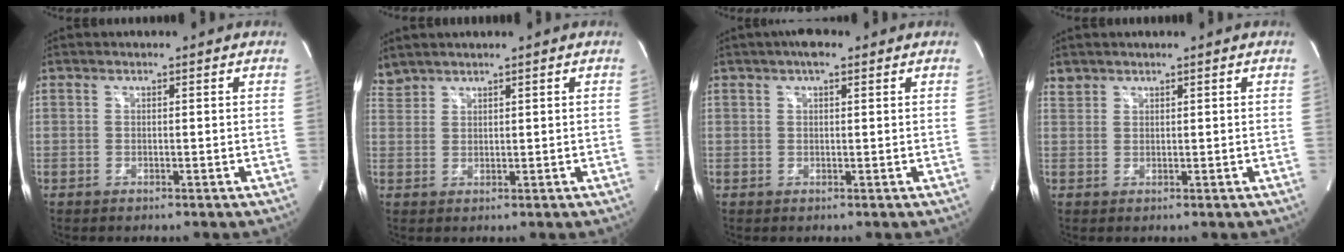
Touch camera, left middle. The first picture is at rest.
{"total": 2.4, "force": [2.4, 0.2, -0.1], "torque": [-0.009, 0.016, 0.056]}
{"total": 2.9, "force": [1.9, 1.2, 1.8], "torque": [-0.030, 0.013, 0.028]}
{"total": 1.4, "force": [1.3, 0.6, -0.2], "torque": [0.004, 0.007, 0.025]}